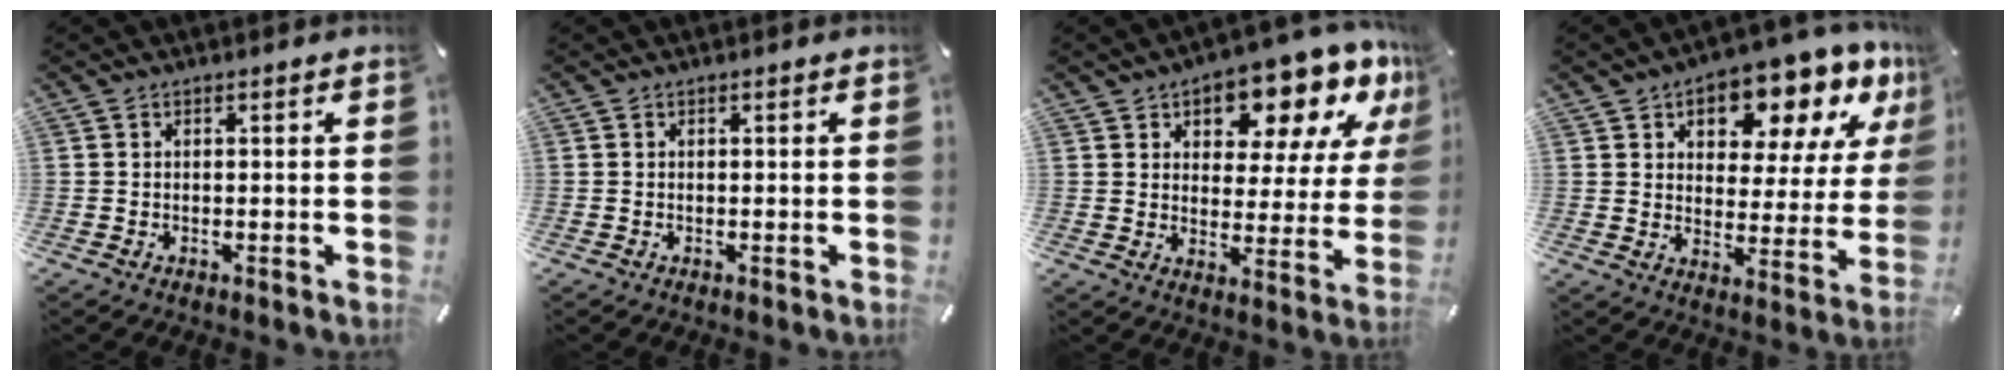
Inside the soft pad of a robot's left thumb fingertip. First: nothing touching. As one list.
[{"total": 0.0}, {"total": 14.4, "force": [10.6, 6.7, 7.1], "torque": [-0.102, -0.076, 0.176]}, {"total": 13.7, "force": [10.1, 6.6, 6.5], "torque": [-0.091, -0.076, 0.169]}]